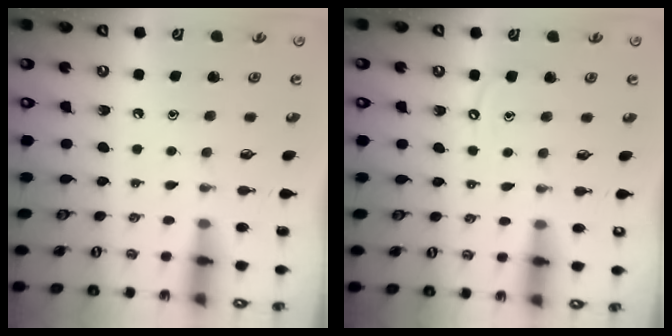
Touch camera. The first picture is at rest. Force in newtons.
{"total": 3.8, "press": 3.8, "slide": 0.6}